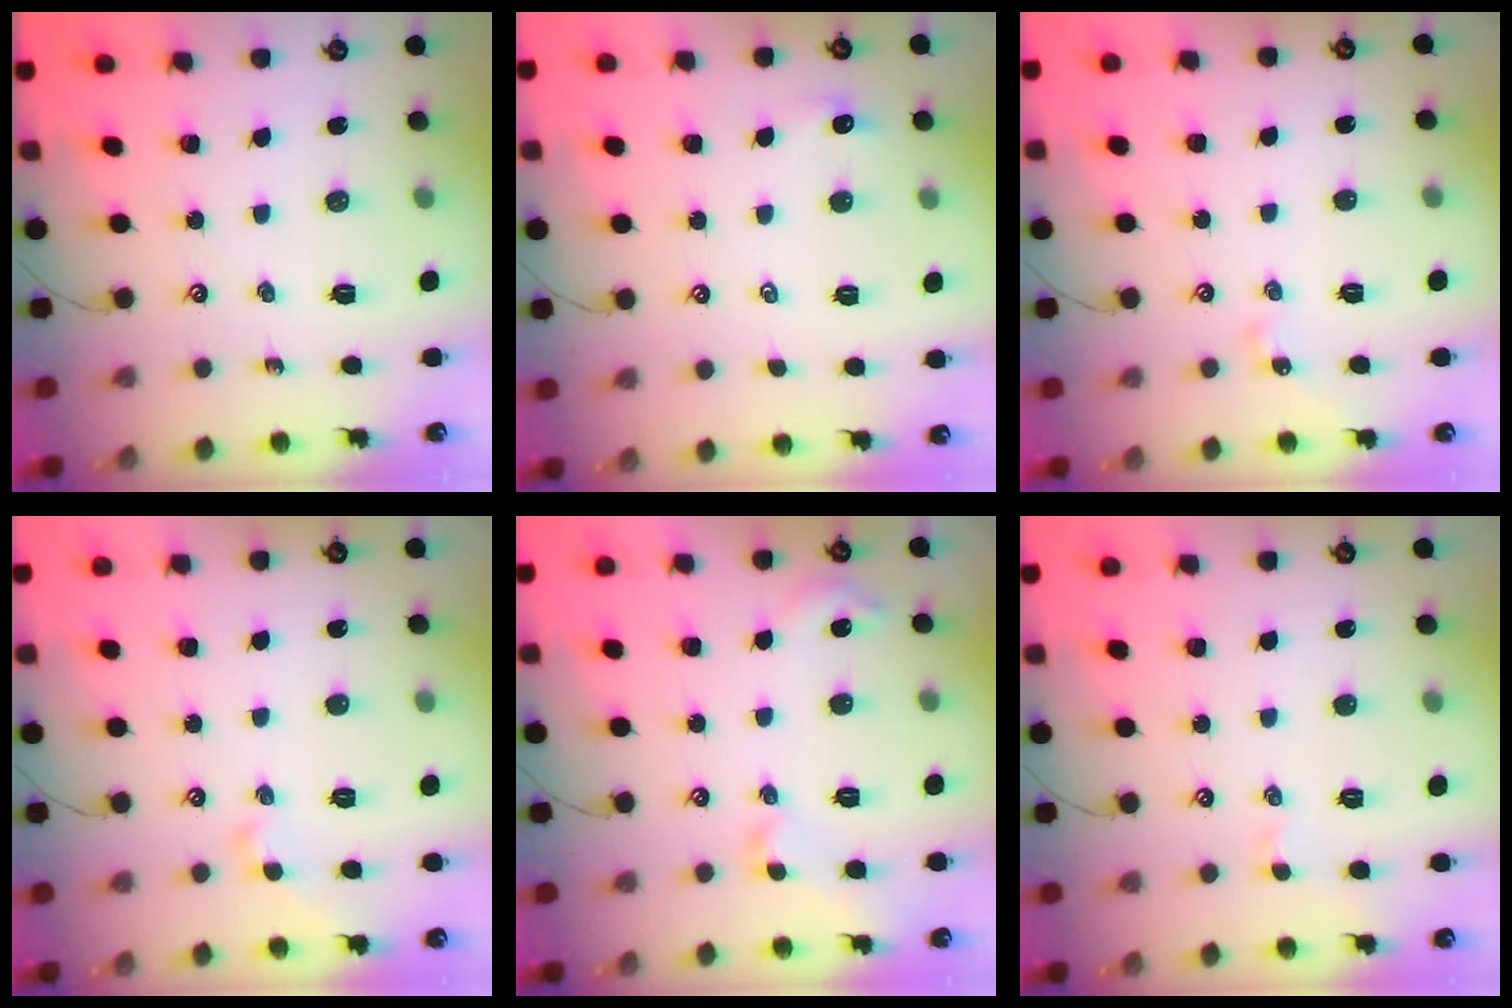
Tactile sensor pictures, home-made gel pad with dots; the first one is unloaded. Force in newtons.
{"total": 1.6, "press": 1.6, "slide": 0.4}
{"total": 2.2, "press": 2.1, "slide": 0.5}
{"total": 1.7, "press": 1.6, "slide": 0.7}
{"total": 4.1, "press": 4.0, "slide": 0.7}
{"total": 1.3, "press": 1.2, "slide": 0.4}